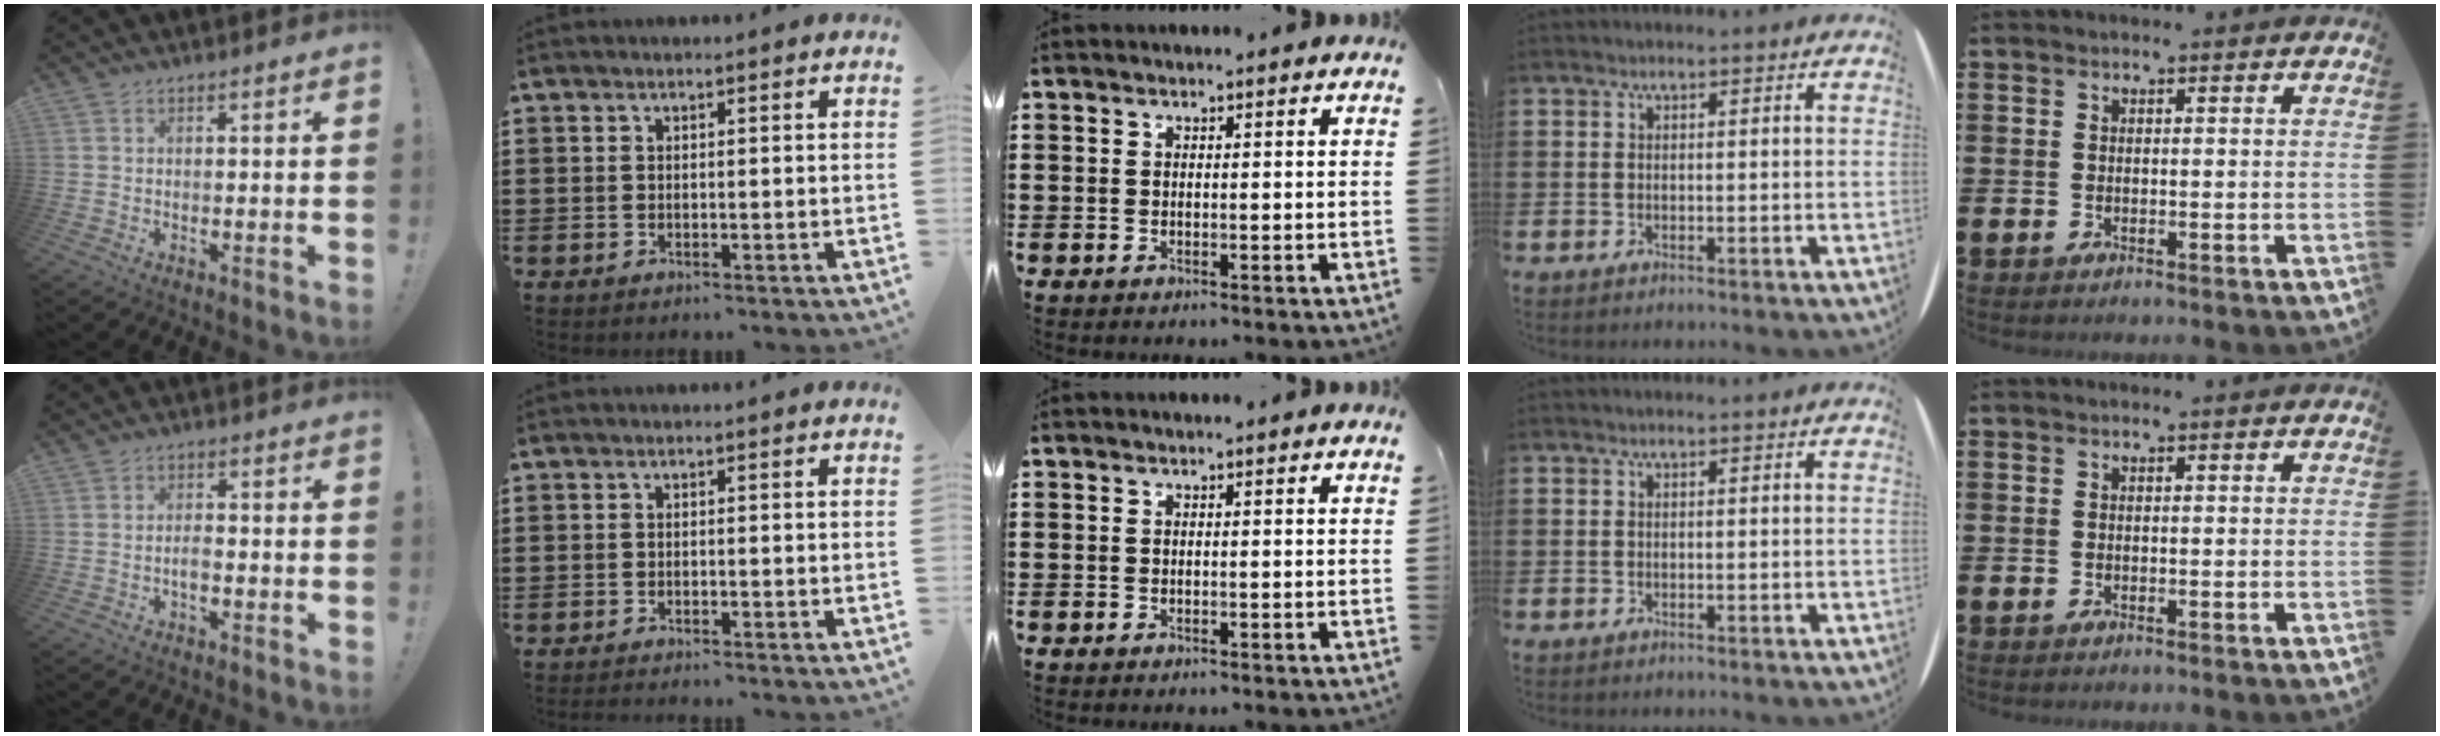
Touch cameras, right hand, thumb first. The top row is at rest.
{"thumb": {"total": 2.5, "force": [-1.0, 1.4, 1.8], "torque": [-0.024, 0.001, -0.019]}, "index": {"total": 0.8, "force": [-0.8, -0.1, 0.0], "torque": [-0.001, 0.000, -0.017]}}